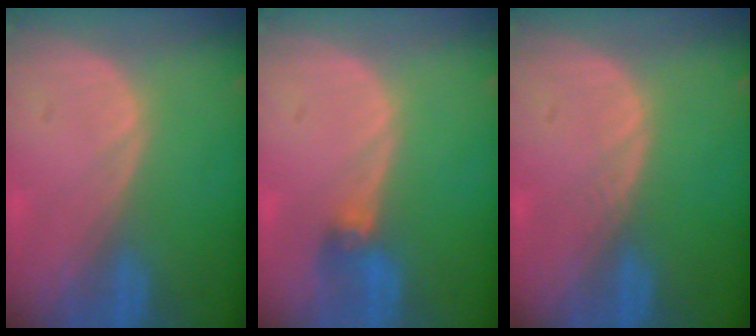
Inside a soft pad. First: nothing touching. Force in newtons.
{"total": 2.8, "press": 2.6, "slide": 1.1}
{"total": 0.6, "press": 0.6, "slide": 0.0}